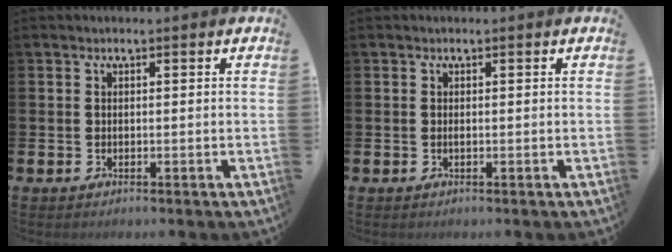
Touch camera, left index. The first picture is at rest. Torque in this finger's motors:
{"motor_torque": [0.16, -0.05, -0.07, 0.02]}